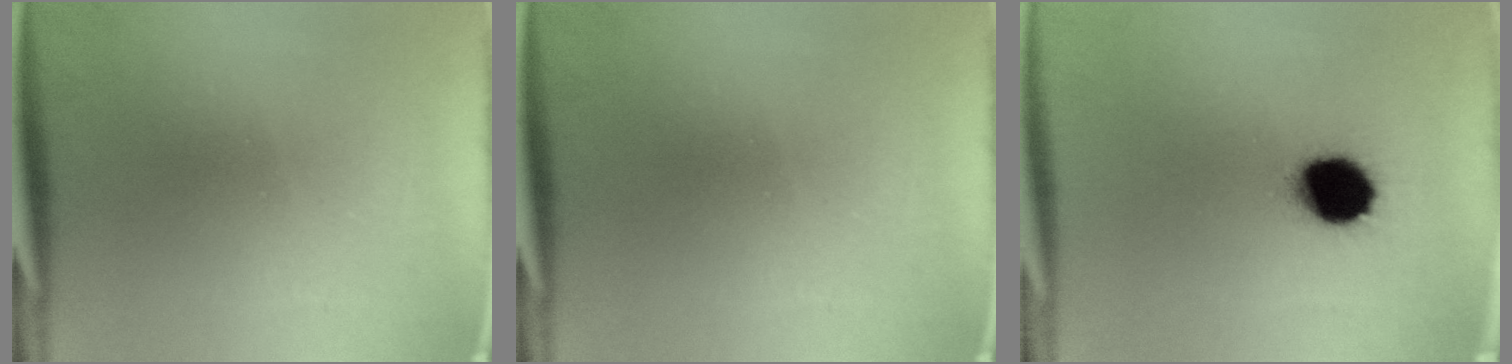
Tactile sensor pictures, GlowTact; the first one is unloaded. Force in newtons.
{"total": 0.0}
{"total": 11.1}